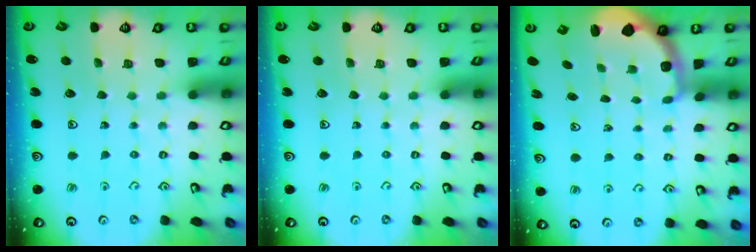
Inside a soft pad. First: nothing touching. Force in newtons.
{"total": 0.0}
{"total": 1.7, "press": 1.3, "slide": 1.0}